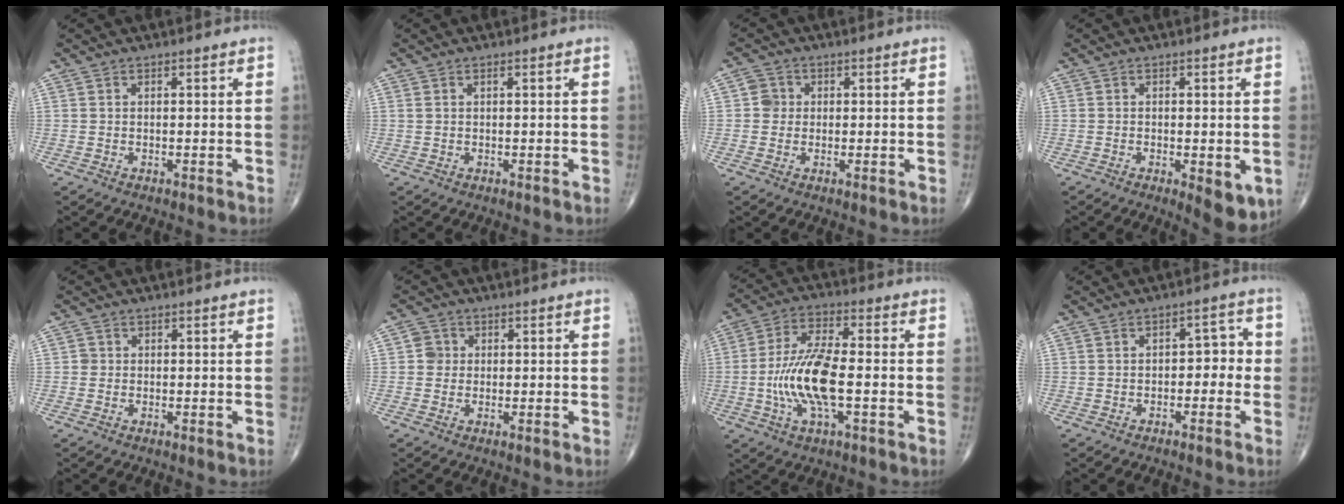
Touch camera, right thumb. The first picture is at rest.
{"total": 0.6, "force": [0.3, 0.2, 0.5], "torque": [-0.015, 0.009, 0.008]}
{"total": 2.9, "force": [0.2, 2.8, 0.8], "torque": [0.006, 0.006, -0.002]}
{"total": 6.2, "force": [-1.8, 2.3, 5.5], "torque": [-0.070, -0.015, -0.022]}
{"total": 1.0, "force": [-0.1, 1.0, 0.1], "torque": [0.004, 0.003, -0.002]}
{"total": 2.7, "force": [0.2, 2.6, 0.7], "torque": [0.008, 0.006, -0.002]}
{"total": 13.3, "force": [-2.3, 4.7, 12.2], "torque": [-0.253, 0.016, -0.045]}
{"total": 4.3, "force": [-1.0, 2.8, 3.1], "torque": [-0.012, 0.024, -0.023]}